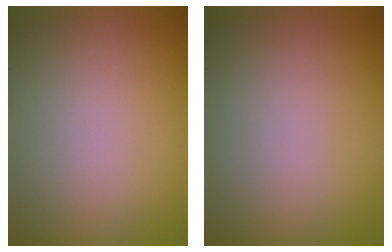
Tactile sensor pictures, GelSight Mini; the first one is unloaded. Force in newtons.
{"total": 0.0}